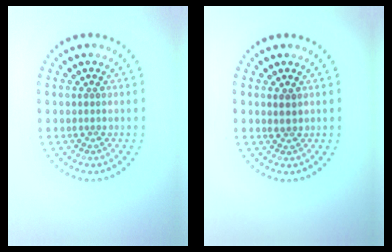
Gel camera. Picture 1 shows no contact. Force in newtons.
{"total": 1.1, "press": 0.9, "slide": 0.6}